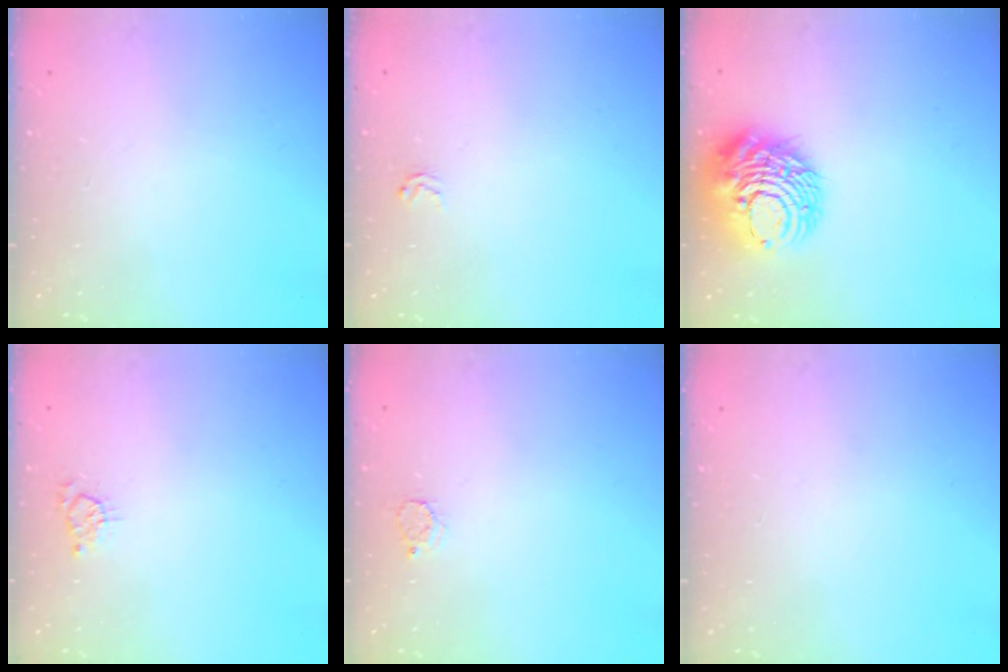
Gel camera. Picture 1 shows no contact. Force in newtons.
{"total": 2.3, "press": 2.2, "slide": 0.2}
{"total": 14.0, "press": 14.0, "slide": 1.3}
{"total": 2.5, "press": 2.5, "slide": 0.3}
{"total": 2.4, "press": 2.4, "slide": 0.3}
{"total": 0.0}